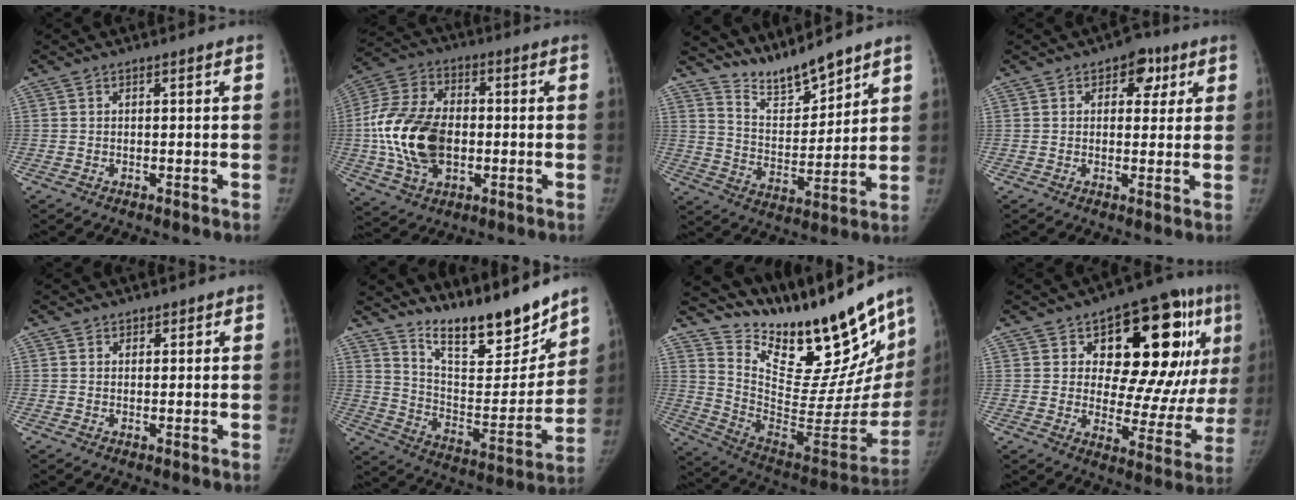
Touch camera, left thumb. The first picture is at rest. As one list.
[{"total": 18.0, "force": [-1.4, 11.8, 13.5], "torque": [-0.259, 0.015, -0.021]}, {"total": 10.1, "force": [9.4, 1.8, 3.2], "torque": [-0.039, -0.065, 0.185]}, {"total": 5.5, "force": [2.6, 3.7, 3.0], "torque": [-0.003, -0.004, 0.027]}, {"total": 1.4, "force": [1.1, 0.9, -0.1], "torque": [0.023, -0.006, 0.010]}, {"total": 19.3, "force": [16.4, 4.5, 9.2], "torque": [-0.105, -0.114, 0.274]}, {"total": 31.8, "force": [25.7, 9.3, 16.3], "torque": [-0.223, -0.144, 0.390]}, {"total": 23.8, "force": [8.6, 11.6, 19.0], "torque": [-0.211, -0.014, 0.126]}]